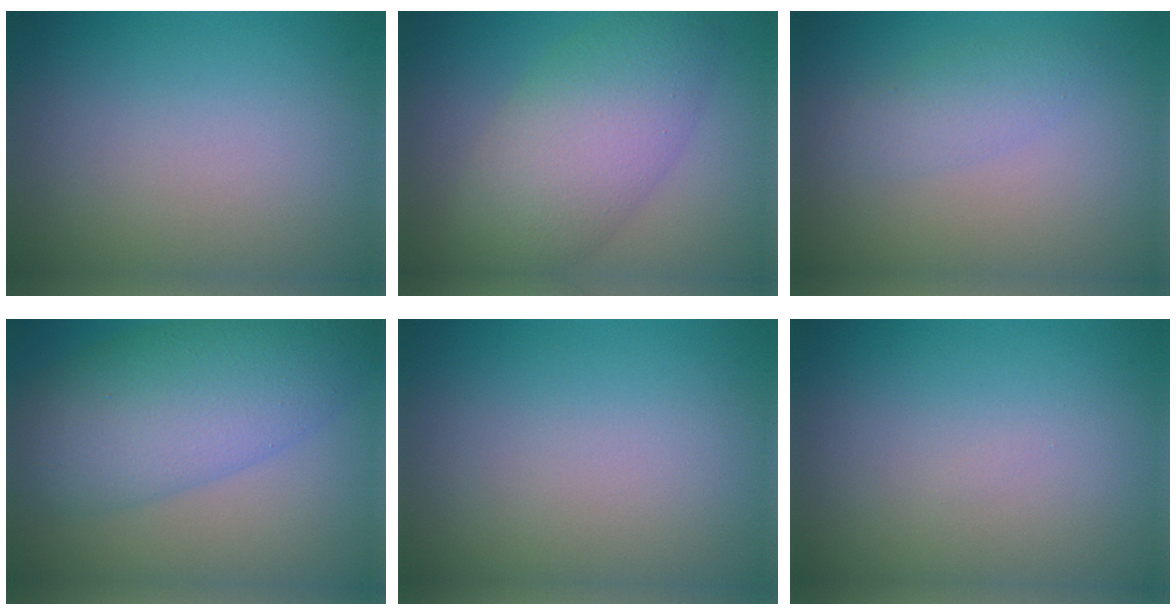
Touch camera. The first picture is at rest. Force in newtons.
{"total": 7.7, "press": 7.6, "slide": 0.2}
{"total": 1.9, "press": 1.9, "slide": 0.1}
{"total": 8.5, "press": 8.5, "slide": 0.2}
{"total": 0.0}
{"total": 0.0}